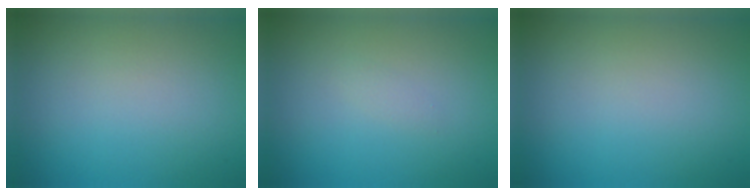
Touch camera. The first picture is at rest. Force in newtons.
{"total": 0.5, "press": 0.5, "slide": 0.0}
{"total": 0.0}